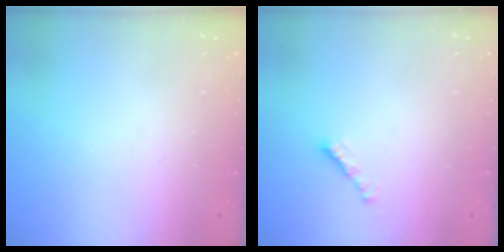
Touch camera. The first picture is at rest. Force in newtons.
{"total": 2.3, "press": 2.2, "slide": 0.4}